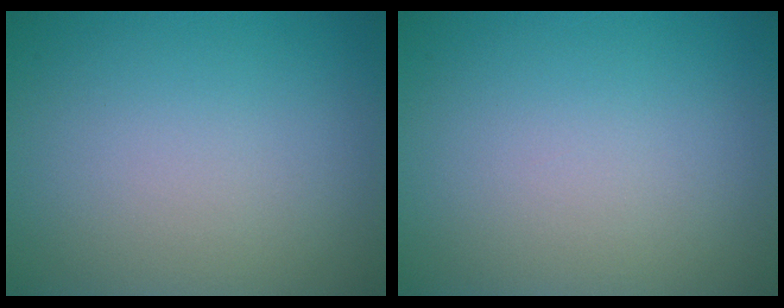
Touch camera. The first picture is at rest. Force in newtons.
{"total": 0.0}